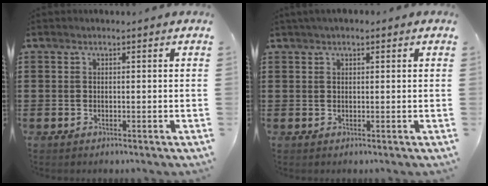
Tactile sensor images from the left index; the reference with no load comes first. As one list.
[{"total": 1.2, "force": [0.7, 0.5, 0.8], "torque": [-0.016, 0.004, 0.013]}]